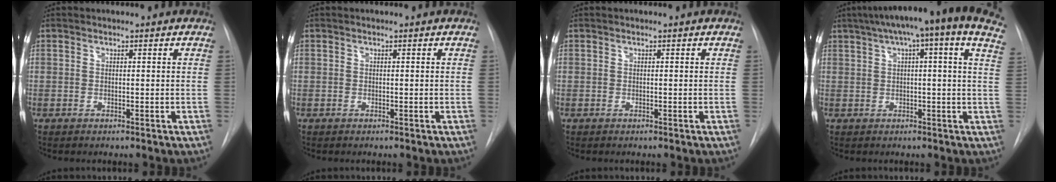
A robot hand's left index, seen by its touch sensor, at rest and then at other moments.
{"total": 0.0}
{"total": 0.0}
{"total": 19.7, "force": [13.5, 1.5, 14.2], "torque": [-0.222, 0.054, 0.159]}